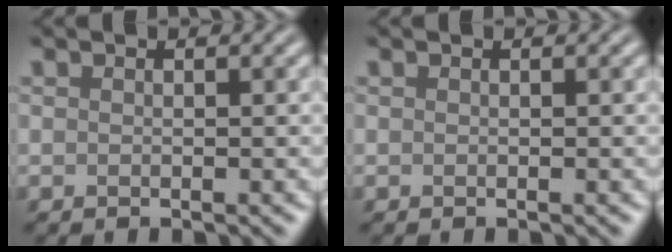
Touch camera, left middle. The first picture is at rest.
{"total": 0.0}